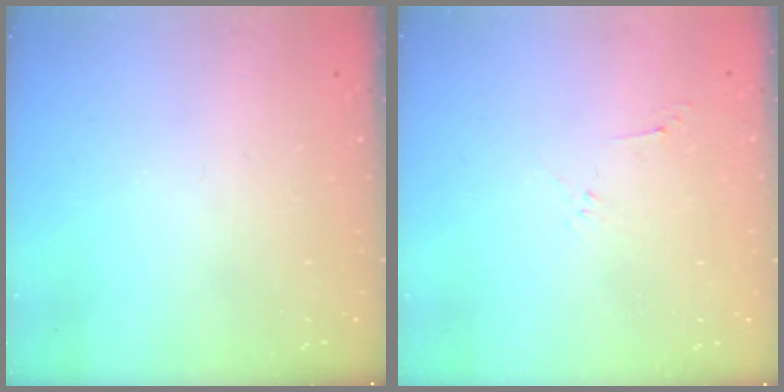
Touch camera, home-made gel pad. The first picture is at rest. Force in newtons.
{"total": 2.8, "press": 2.7, "slide": 0.6}